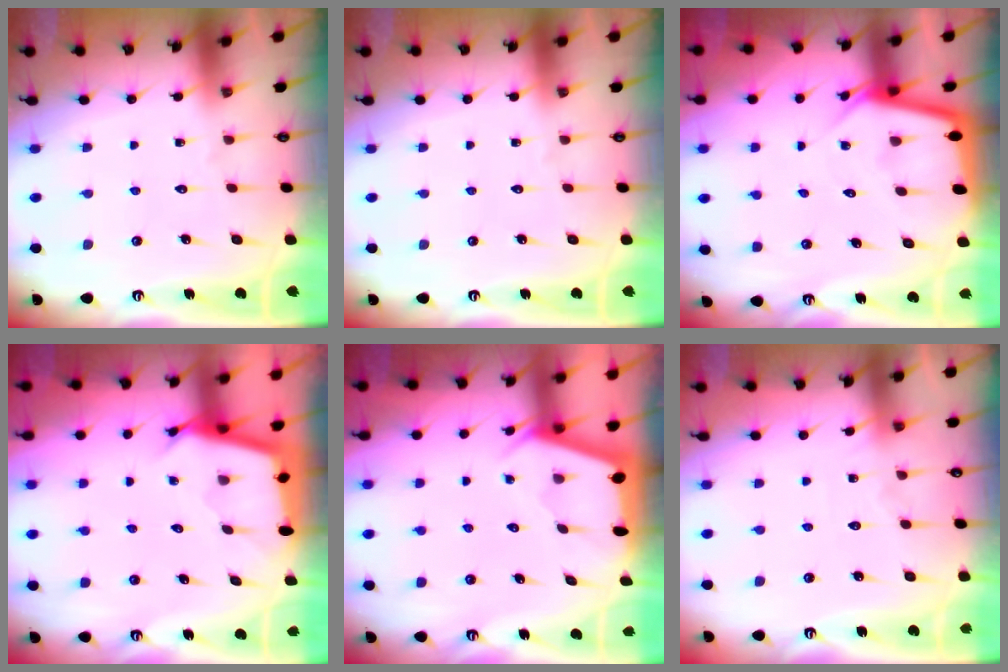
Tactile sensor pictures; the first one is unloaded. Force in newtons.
{"total": 0.0}
{"total": 4.9, "press": 4.9, "slide": 0.6}
{"total": 2.8, "press": 2.8, "slide": 0.3}
{"total": 2.4, "press": 2.4, "slide": 0.3}
{"total": 2.8, "press": 2.8, "slide": 0.4}